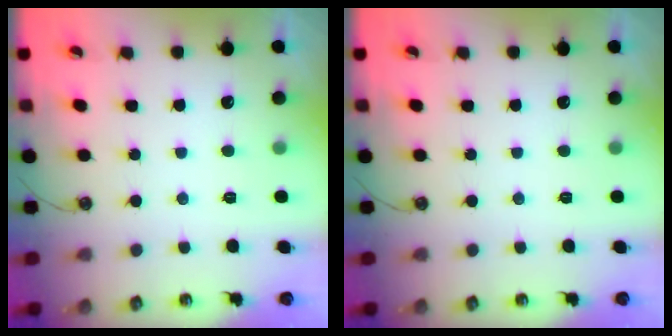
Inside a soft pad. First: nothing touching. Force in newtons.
{"total": 0.0}